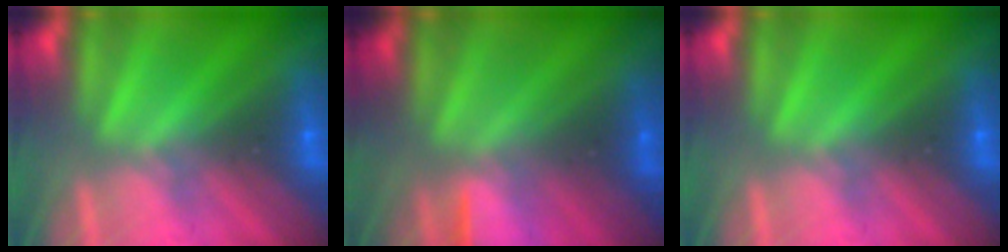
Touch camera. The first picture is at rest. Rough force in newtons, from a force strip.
{"total": 1.4}
{"total": 0.0}